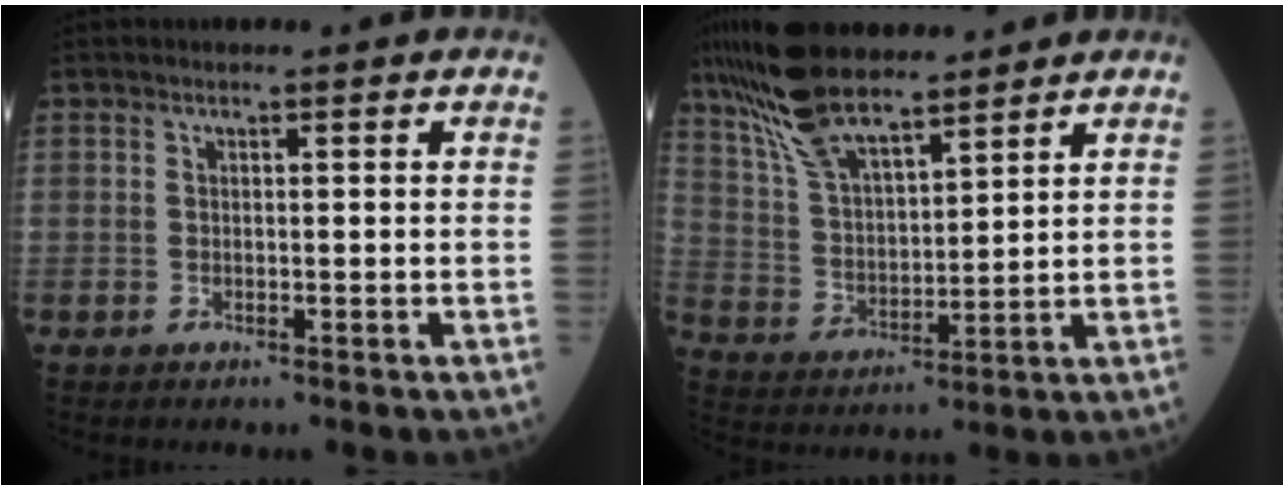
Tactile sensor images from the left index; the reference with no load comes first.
{"total": 13.4, "force": [10.9, 3.3, 7.0], "torque": [-0.145, 0.017, 0.211]}